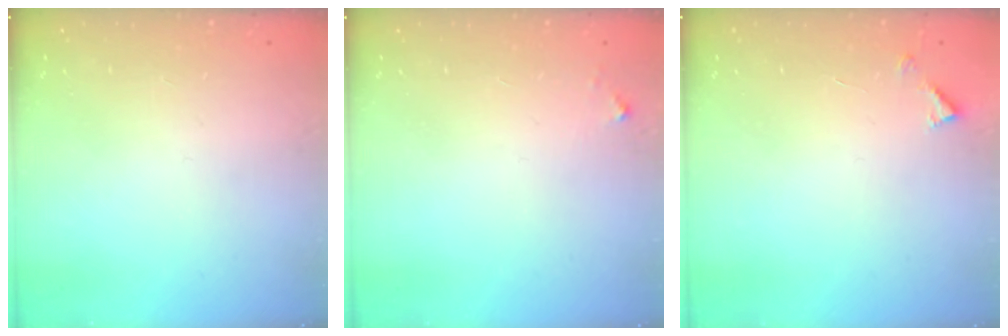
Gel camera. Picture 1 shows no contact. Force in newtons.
{"total": 2.8, "press": 2.8, "slide": 0.2}
{"total": 4.3, "press": 4.2, "slide": 0.3}